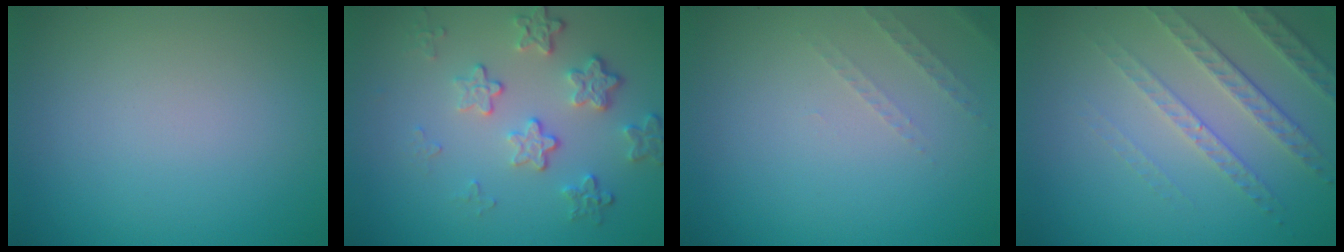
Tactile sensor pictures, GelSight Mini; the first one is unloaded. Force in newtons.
{"total": 4.0, "press": 3.0, "slide": 2.6}
{"total": 1.3, "press": 1.2, "slide": 0.4}
{"total": 3.4, "press": 3.2, "slide": 1.1}